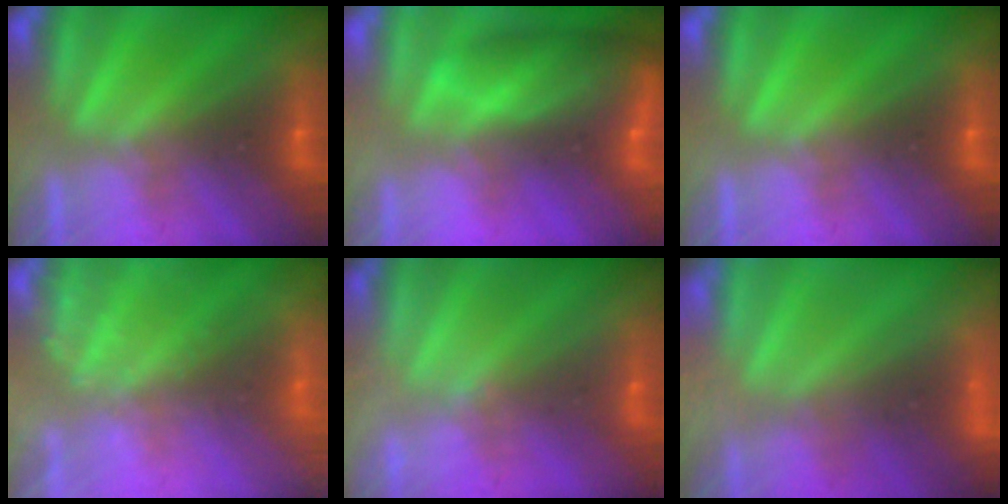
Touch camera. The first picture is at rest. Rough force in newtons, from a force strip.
{"total": 8.3}
{"total": 0.0}
{"total": 2.4}
{"total": 2.4}
{"total": 8.7}